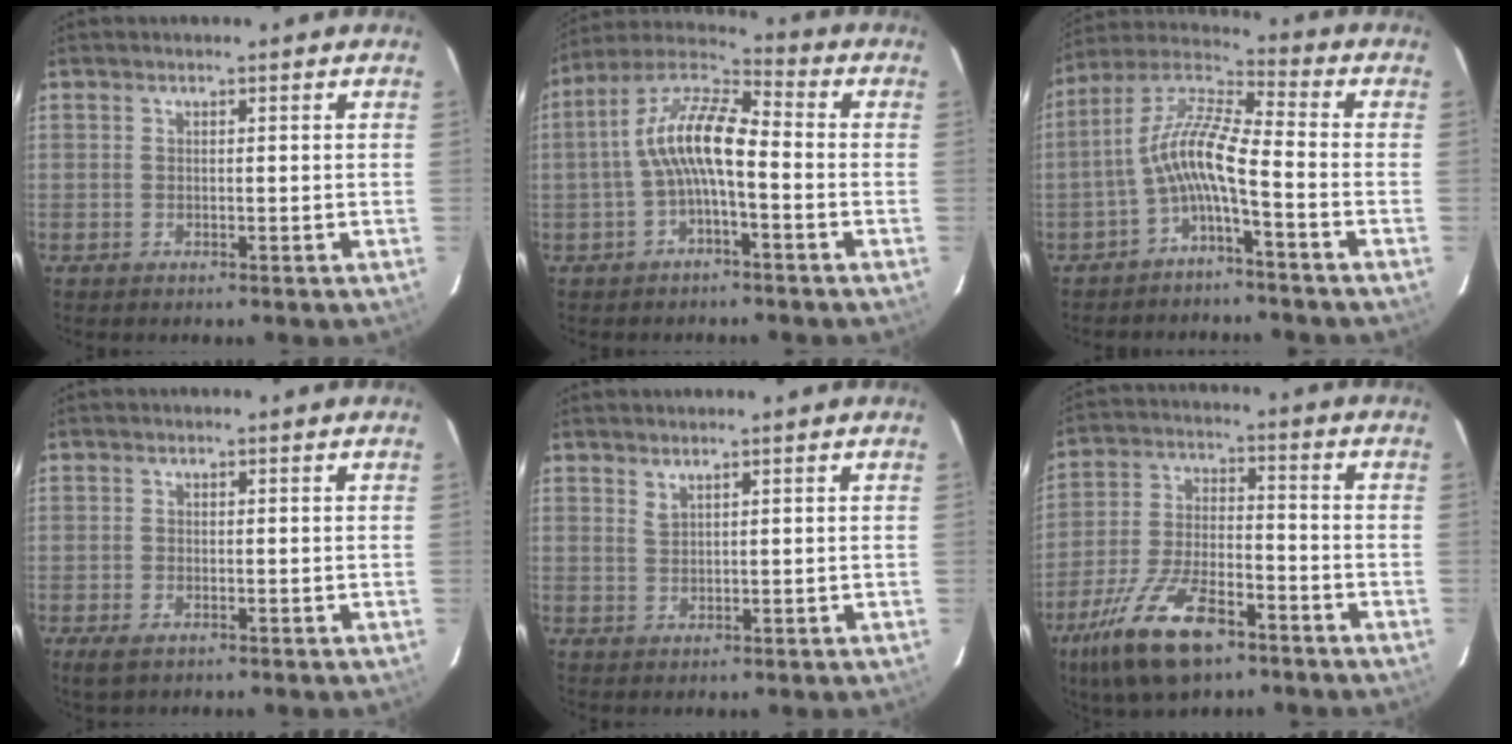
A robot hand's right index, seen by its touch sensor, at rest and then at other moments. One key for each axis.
{"total": 10.5, "fx": -2.0, "fy": 3.2, "fz": 9.8, "tx": -0.203, "ty": 0.021, "tz": -0.041}
{"total": 9.6, "fx": -3.5, "fy": 1.3, "fz": 8.8, "tx": -0.196, "ty": 0.018, "tz": -0.071}
{"total": 2.7, "fx": -1.7, "fy": 1.2, "fz": 1.7, "tx": -0.037, "ty": -0.010, "tz": -0.030}
{"total": 1.2, "fx": 1.1, "fy": 0.1, "fz": 0.5, "tx": -0.009, "ty": 0.000, "tz": 0.022}
{"total": 15.9, "fx": -10.0, "fy": 6.3, "fz": 10.6, "tx": -0.229, "ty": -0.023, "tz": -0.182}